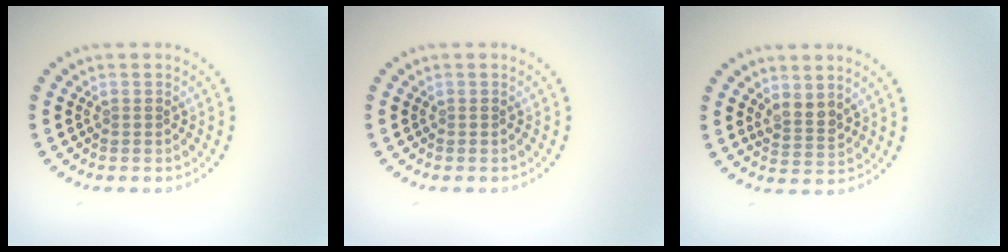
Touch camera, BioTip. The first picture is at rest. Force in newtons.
{"total": 0.0}
{"total": 2.0, "press": 1.7, "slide": 1.2}